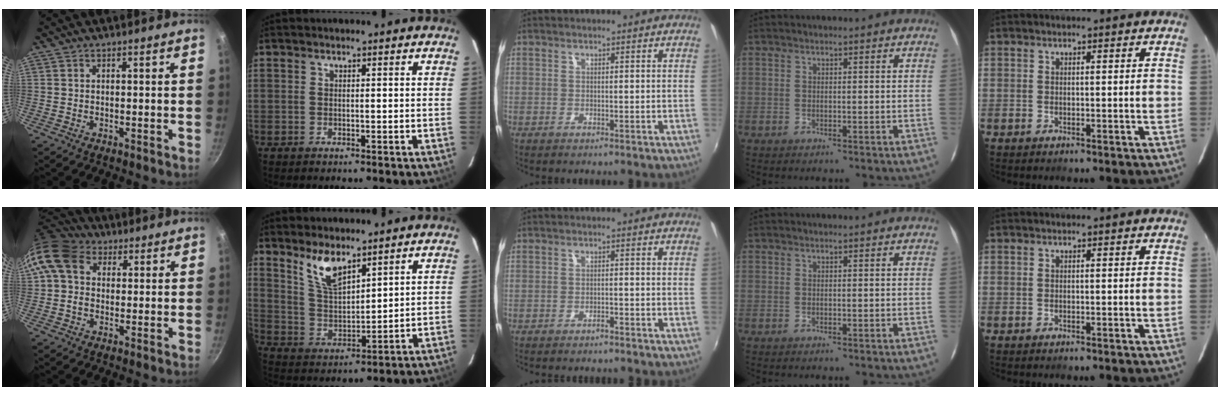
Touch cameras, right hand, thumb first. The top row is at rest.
{"thumb": {"total": 11.0, "force": [2.7, 8.7, 6.2], "torque": [-0.115, 0.014, 0.035]}, "index": {"total": 8.4, "force": [6.0, 2.9, 5.1], "torque": [-0.095, -0.002, 0.128]}, "middle": {"total": 2.1, "force": [-1.9, 0.4, 0.6], "torque": [-0.021, -0.002, -0.031]}}